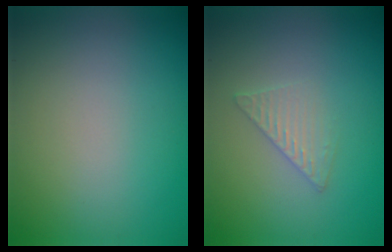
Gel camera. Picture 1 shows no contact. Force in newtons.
{"total": 1.6, "press": 1.6, "slide": 0.1}